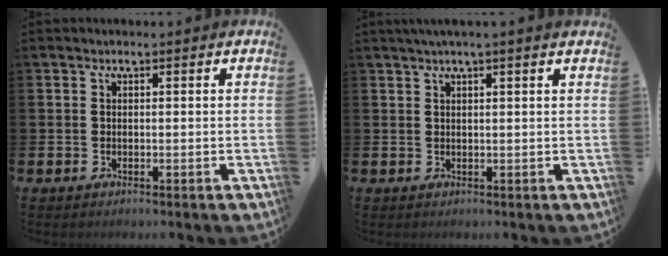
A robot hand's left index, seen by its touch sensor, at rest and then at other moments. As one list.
[{"total": 1.7, "force": [1.3, -0.3, 1.1], "torque": [-0.025, 0.001, 0.025]}]